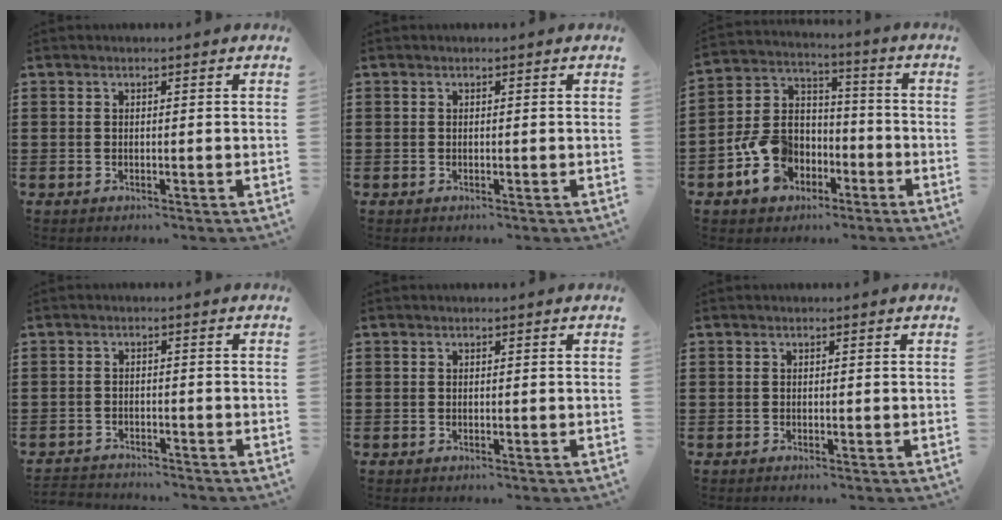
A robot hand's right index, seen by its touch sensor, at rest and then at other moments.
{"total": 0.0}
{"total": 10.3, "force": [-4.3, 8.2, 4.6], "torque": [-0.125, 0.030, -0.078]}
{"total": 1.9, "force": [-1.8, 0.3, -0.3], "torque": [-0.002, 0.003, -0.042]}
{"total": 0.0}
{"total": 0.0}